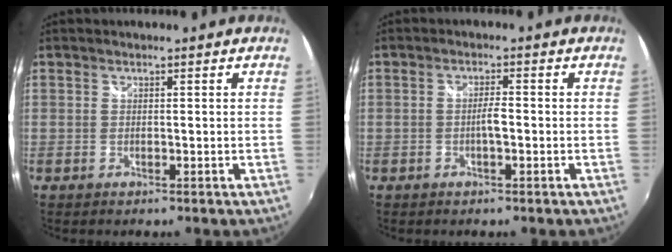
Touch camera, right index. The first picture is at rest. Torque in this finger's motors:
{"motor_torque": [0.01, -0.04, 0.23, 0.04]}